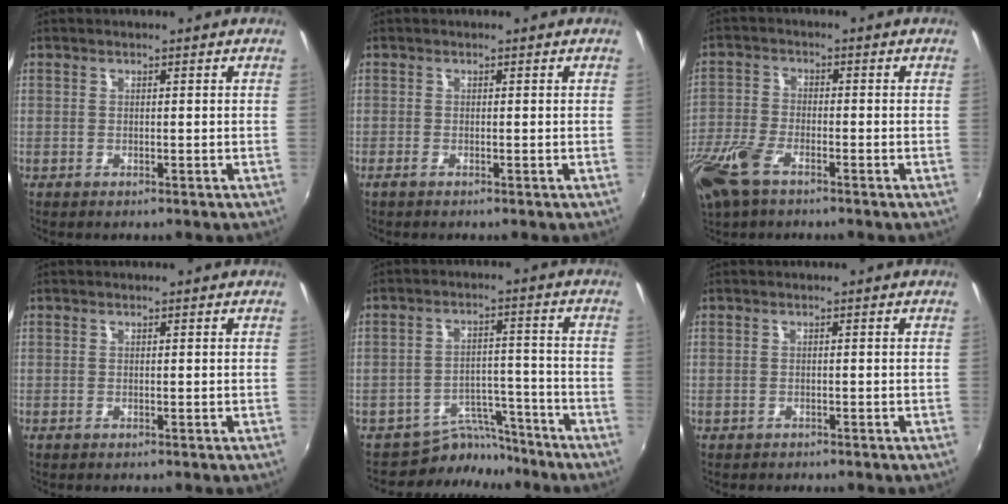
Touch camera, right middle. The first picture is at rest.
{"total": 0.8, "force": [-0.6, 0.1, 0.6], "torque": [-0.013, -0.003, -0.014]}
{"total": 9.7, "force": [-6.0, 4.2, 6.3], "torque": [-0.160, -0.018, -0.125]}
{"total": 0.0}
{"total": 7.3, "force": [-6.9, 2.6, -0.4], "torque": [0.003, 0.027, -0.109]}
{"total": 0.6, "force": [-0.6, 0.1, -0.1], "torque": [-0.002, -0.002, -0.008]}